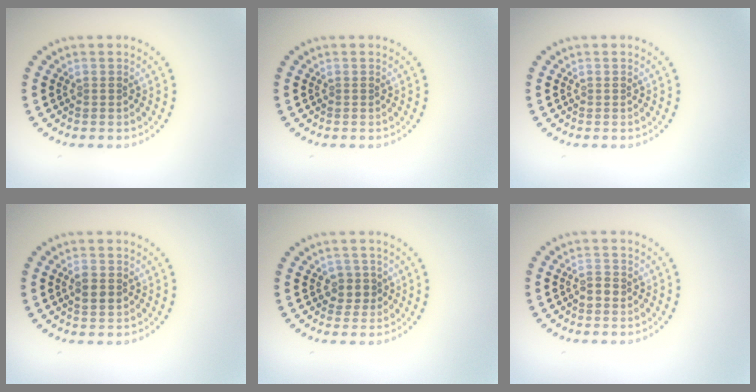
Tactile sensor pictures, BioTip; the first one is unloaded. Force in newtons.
{"total": 0.0}
{"total": 0.0}
{"total": 1.8, "press": 1.8, "slide": 0.1}
{"total": 1.8, "press": 1.4, "slide": 1.1}
{"total": 1.3, "press": 1.3, "slide": 0.1}